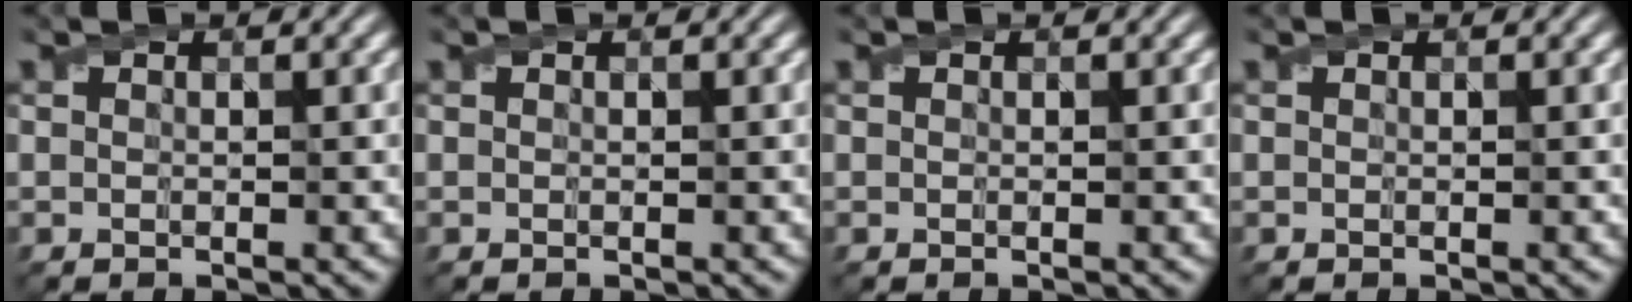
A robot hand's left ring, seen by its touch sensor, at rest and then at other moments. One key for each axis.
{"total": 0.0}
{"total": 0.0}
{"total": 0.0}